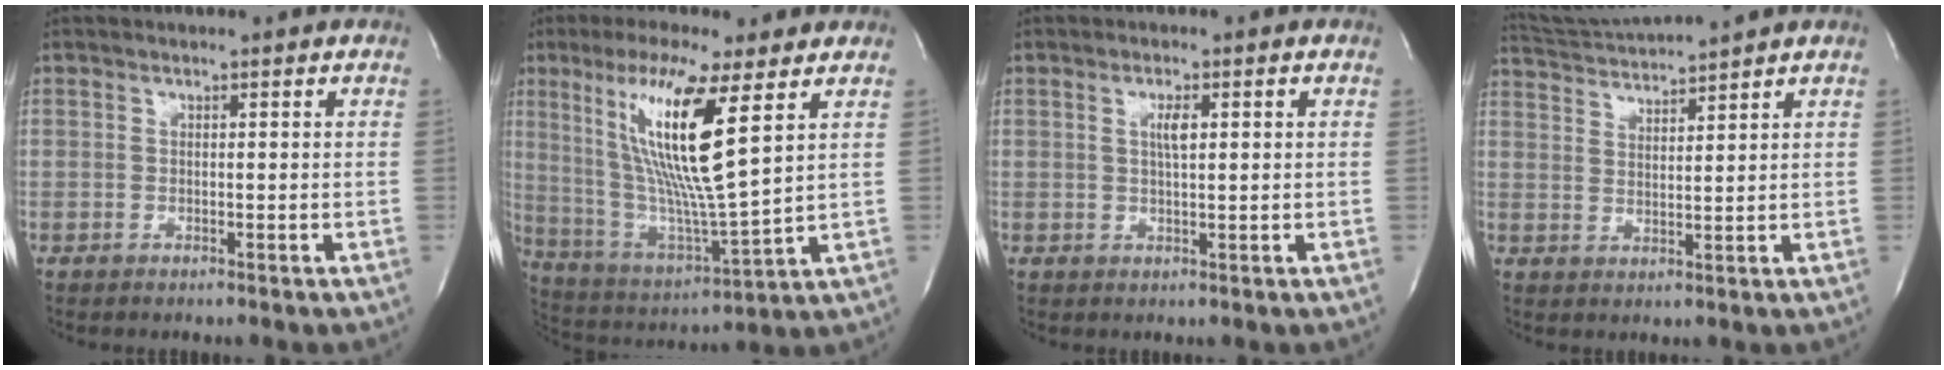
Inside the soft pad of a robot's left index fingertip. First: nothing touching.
{"total": 16.5, "force": [6.4, 0.3, 15.3], "torque": [-0.311, -0.019, 0.115]}
{"total": 2.4, "force": [0.4, 0.5, 2.3], "torque": [-0.049, 0.003, 0.008]}
{"total": 6.9, "force": [6.6, -1.7, 1.3], "torque": [-0.036, 0.007, 0.124]}